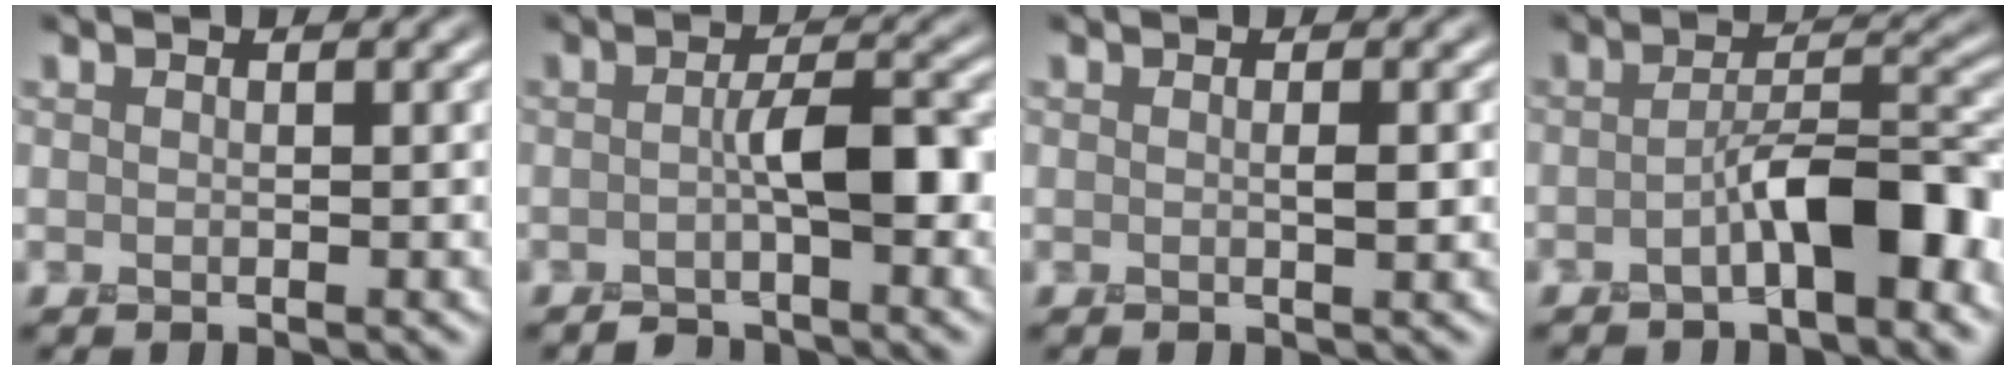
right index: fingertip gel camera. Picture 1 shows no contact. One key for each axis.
{"total": 3.0, "fx": -1.2, "fy": 0.7, "fz": 2.6, "tx": -0.037, "ty": 0.019, "tz": -0.024}
{"total": 0.7, "fx": 0.1, "fy": 0.0, "fz": 0.7, "tx": -0.012, "ty": 0.003, "tz": 0.001}
{"total": 4.8, "fx": -2.1, "fy": 1.5, "fz": 4.1, "tx": -0.071, "ty": 0.022, "tz": -0.035}